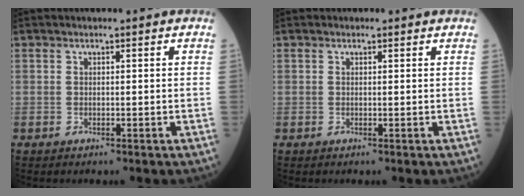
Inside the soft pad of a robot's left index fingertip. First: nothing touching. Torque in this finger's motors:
{"motor_torque": [0.90, -0.90, 0.23, 0.04]}